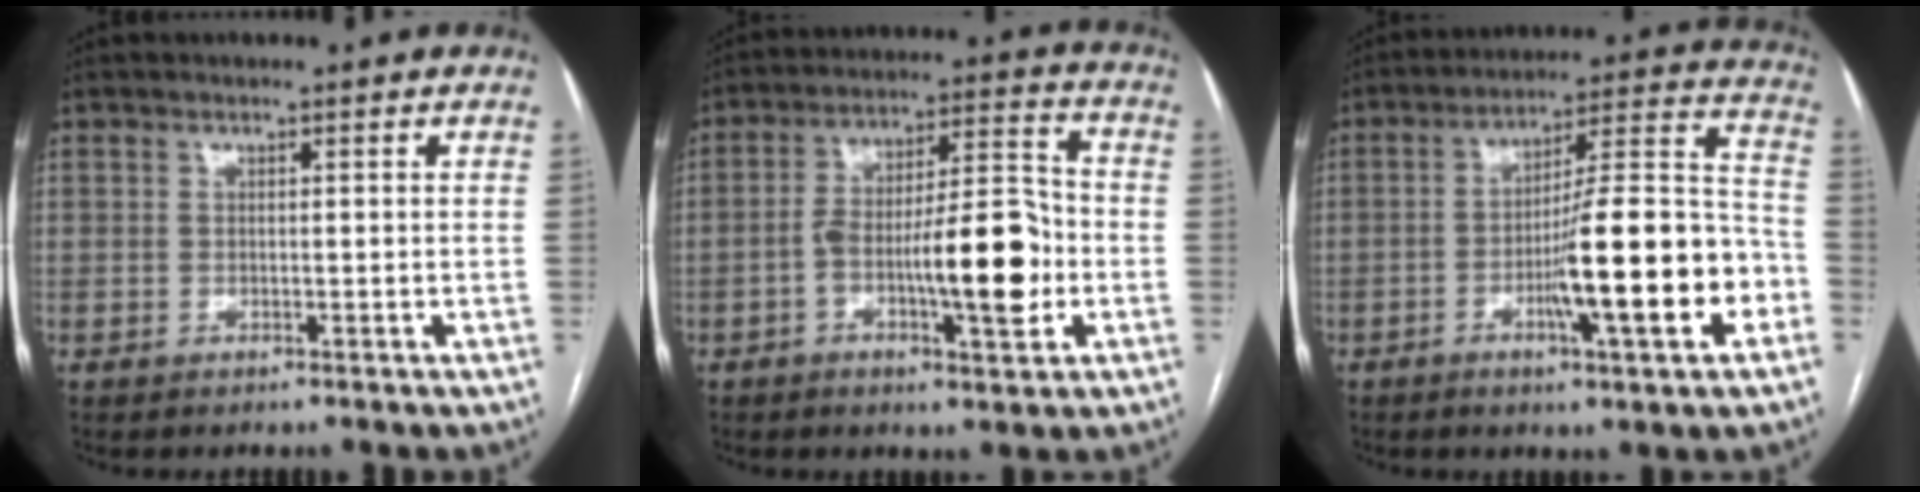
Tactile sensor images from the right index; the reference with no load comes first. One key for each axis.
{"total": 13.7, "fx": -3.6, "fy": 3.0, "fz": 12.8, "tx": -0.208, "ty": 0.021, "tz": -0.054}
{"total": 17.5, "fx": -5.8, "fy": 1.4, "fz": 16.4, "tx": -0.254, "ty": 0.008, "tz": -0.086}